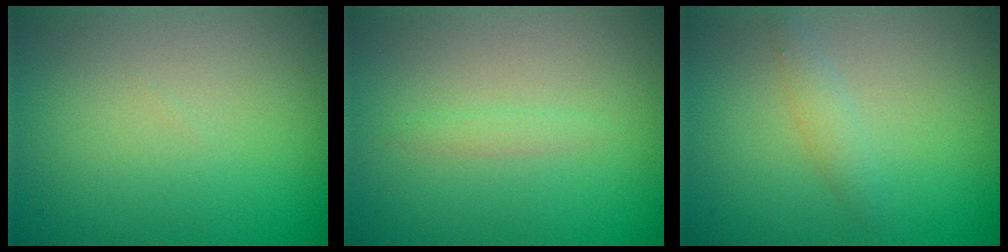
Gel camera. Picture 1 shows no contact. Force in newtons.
{"total": 0.8, "press": 0.8, "slide": 0.0}
{"total": 1.4, "press": 1.4, "slide": 0.1}